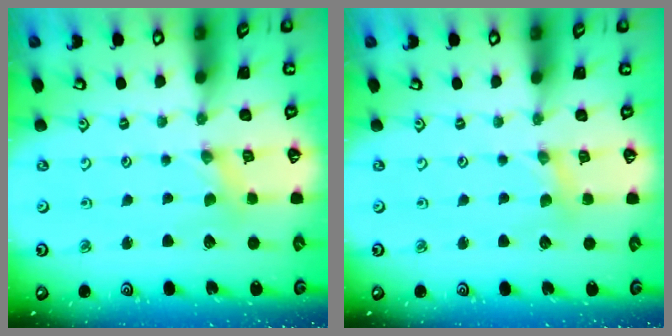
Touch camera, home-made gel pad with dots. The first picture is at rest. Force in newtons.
{"total": 2.1, "press": 2.1, "slide": 0.4}